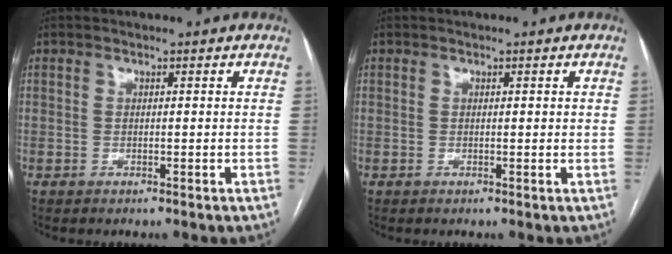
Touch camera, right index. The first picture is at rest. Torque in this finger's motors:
{"motor_torque": [0.00, 0.15, -0.04, 0.00]}